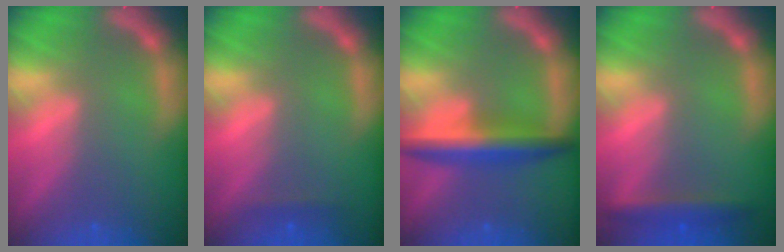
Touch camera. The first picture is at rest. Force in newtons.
{"total": 0.9}
{"total": 5.5}
{"total": 3.0}